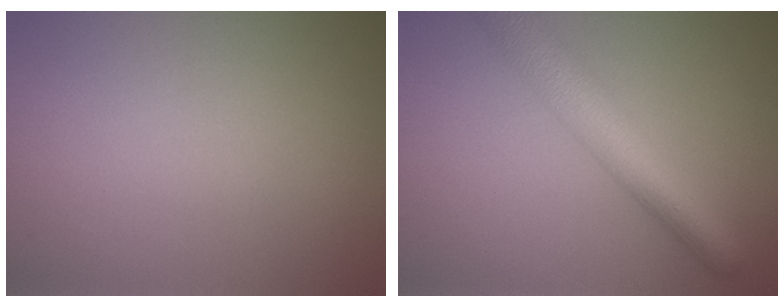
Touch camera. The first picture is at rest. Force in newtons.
{"total": 6.6, "press": 6.6, "slide": 0.2}